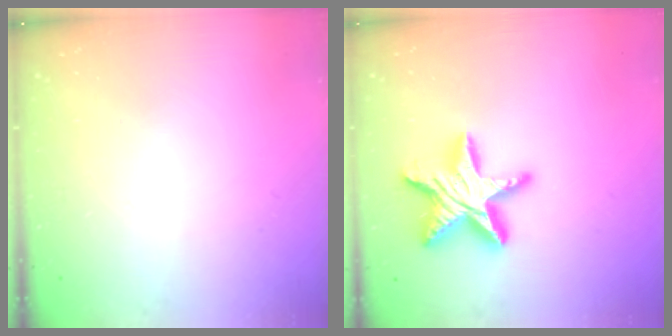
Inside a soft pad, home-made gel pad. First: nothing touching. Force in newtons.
{"total": 15.5, "press": 15.5, "slide": 0.9}